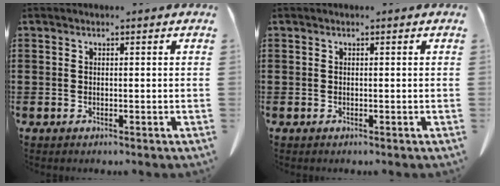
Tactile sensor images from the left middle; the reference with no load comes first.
{"total": 0.0}